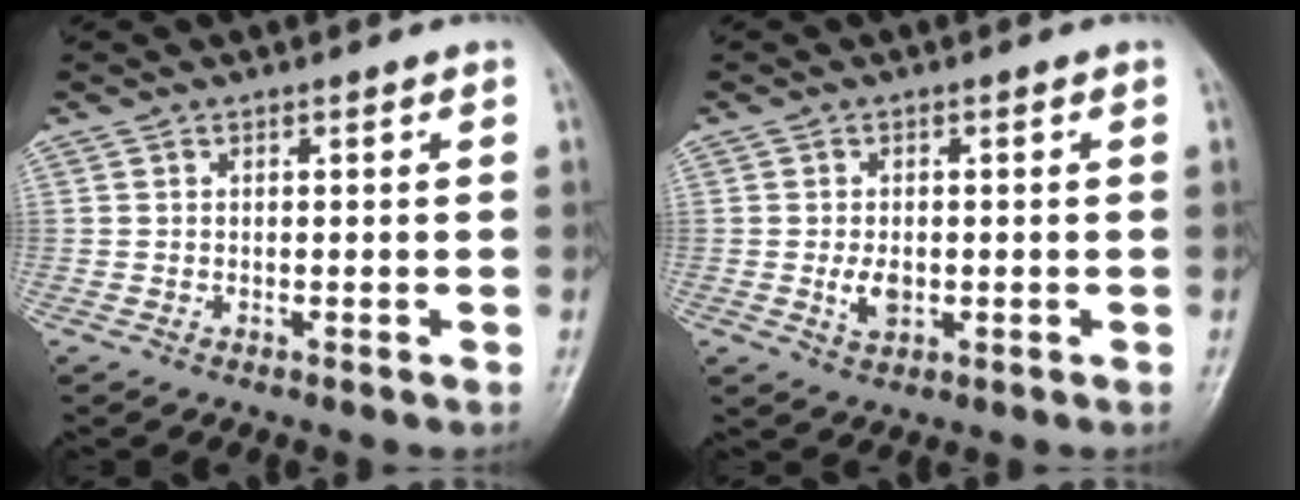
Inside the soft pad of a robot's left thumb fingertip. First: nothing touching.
{"total": 3.4, "force": [-0.4, 2.2, 2.6], "torque": [-0.043, -0.004, -0.005]}